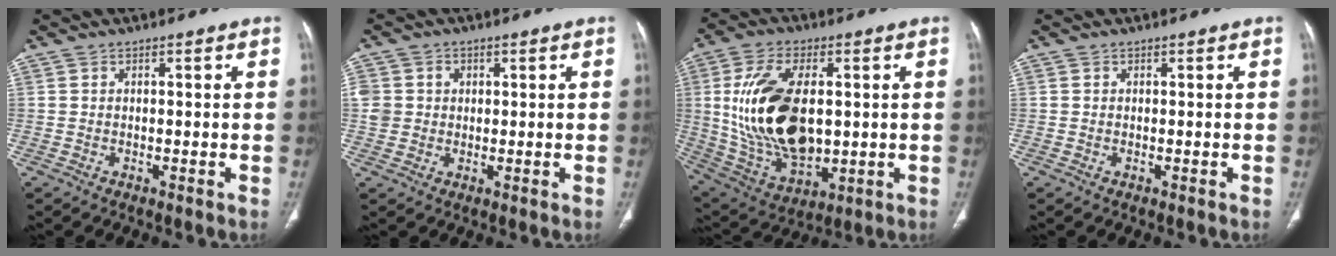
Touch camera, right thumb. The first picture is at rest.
{"total": 5.3, "force": [0.8, 4.9, 1.8], "torque": [-0.026, 0.007, 0.022]}
{"total": 21.2, "force": [1.5, 11.9, 17.5], "torque": [-0.328, -0.016, 0.045]}
{"total": 0.0}